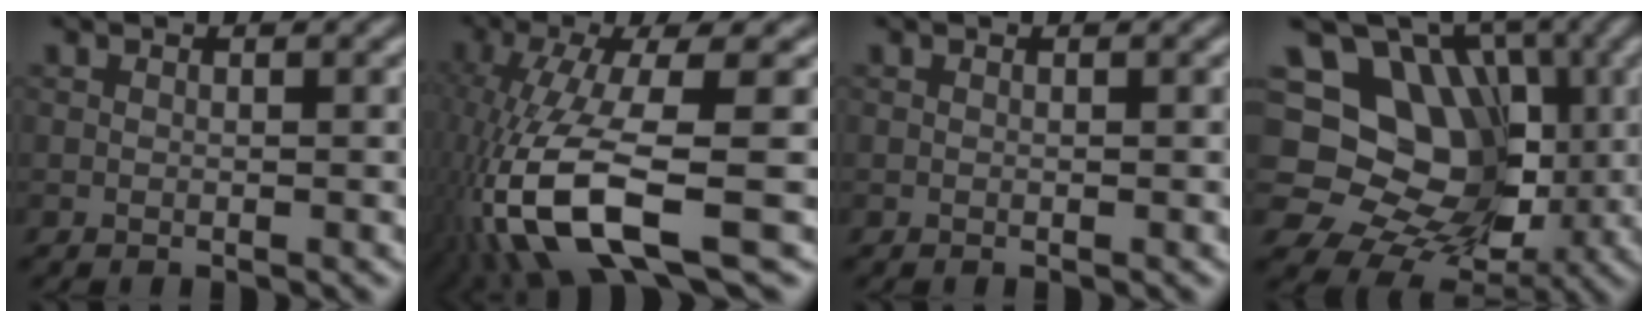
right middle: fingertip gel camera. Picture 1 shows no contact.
{"total": 11.3, "force": [-4.2, 3.5, 9.9], "torque": [-0.223, -0.015, -0.076]}
{"total": 0.0}
{"total": 14.9, "force": [1.3, 12.6, 7.8], "torque": [-0.120, 0.022, 0.003]}